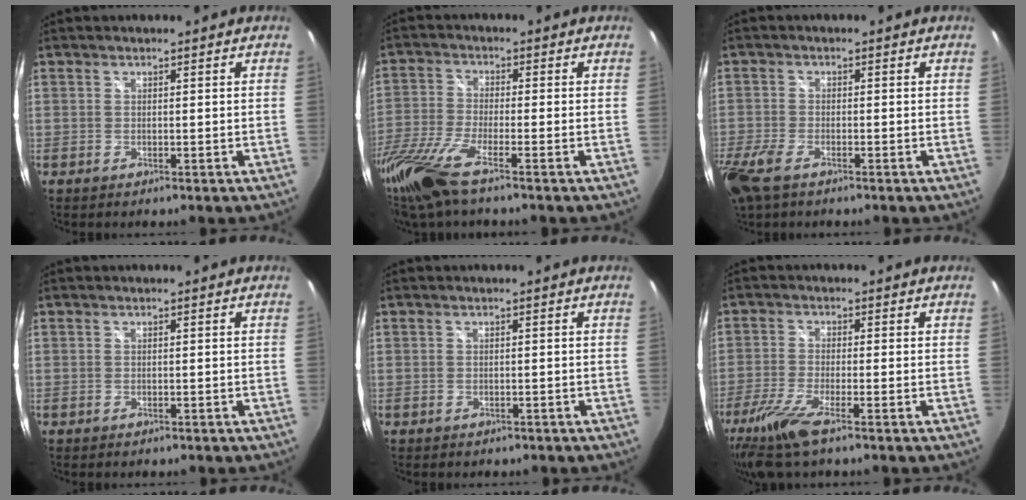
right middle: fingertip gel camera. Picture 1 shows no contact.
{"total": 12.8, "force": [-9.1, 1.8, 8.8], "torque": [-0.206, -0.043, -0.180]}
{"total": 8.7, "force": [-5.5, 3.8, 5.6], "torque": [-0.148, -0.028, -0.110]}
{"total": 0.6, "force": [-0.5, 0.3, 0.1], "torque": [-0.004, -0.002, -0.008]}
{"total": 1.2, "force": [-0.7, 0.9, 0.2], "torque": [-0.006, -0.002, -0.009]}
{"total": 9.0, "force": [-6.2, 0.8, 6.5], "torque": [-0.152, -0.036, -0.120]}